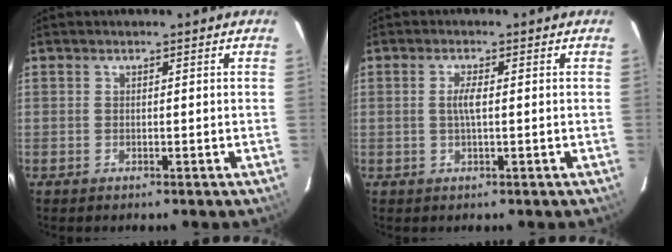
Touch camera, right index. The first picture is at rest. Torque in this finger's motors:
{"motor_torque": [0.32, 0.06, 0.19, 0.06]}